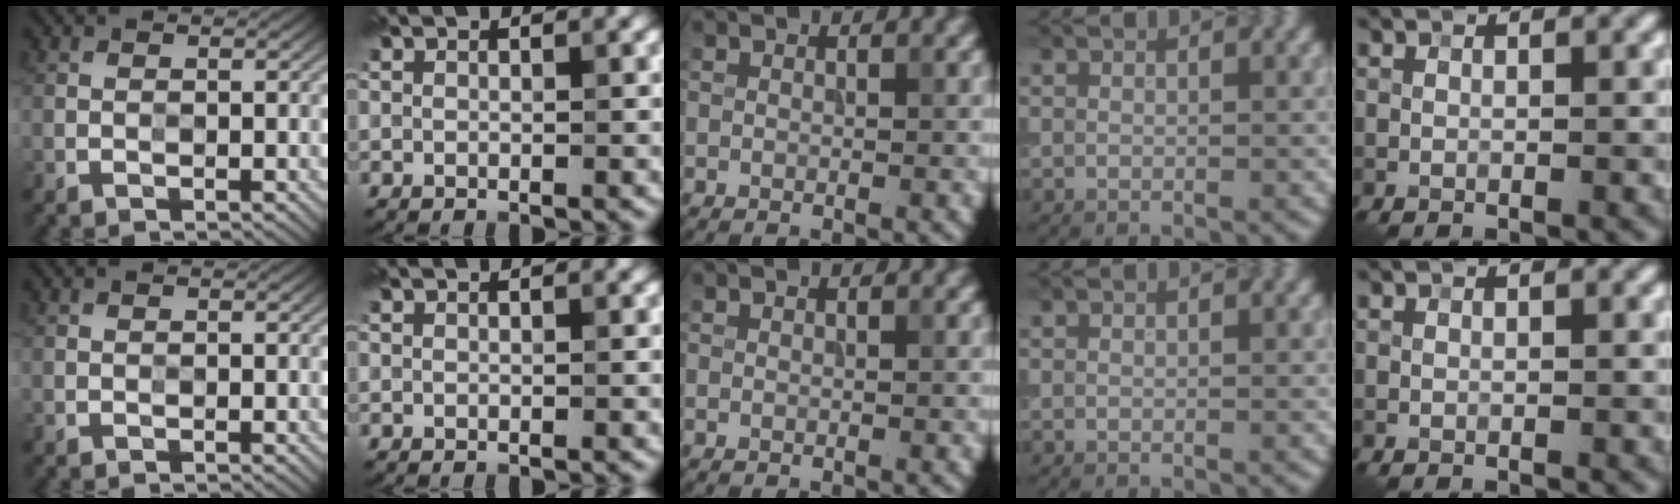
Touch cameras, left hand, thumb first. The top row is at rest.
{}